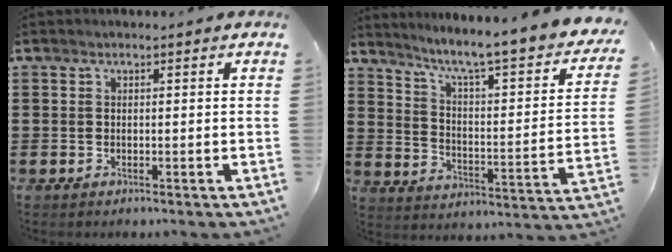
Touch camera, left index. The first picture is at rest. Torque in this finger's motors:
{"motor_torque": [2.14, 0.00, 0.42, 0.17]}